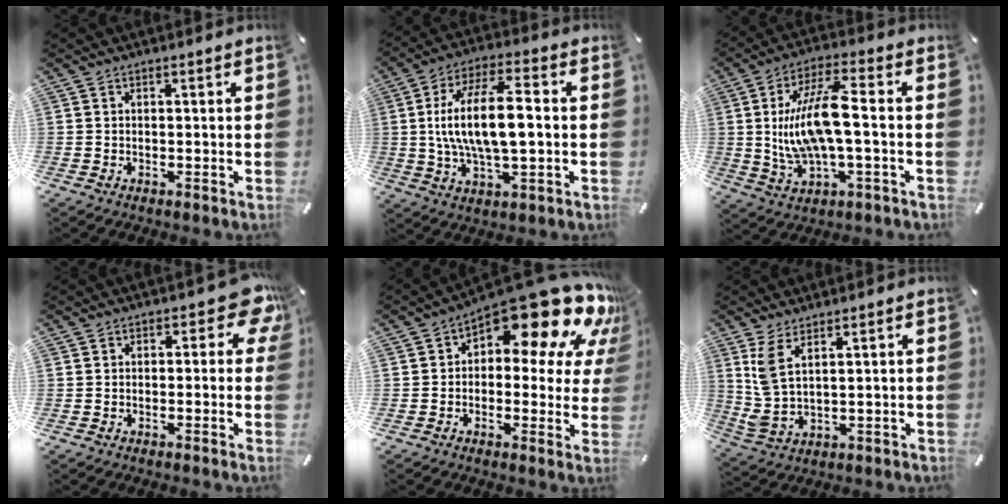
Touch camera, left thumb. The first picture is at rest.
{"total": 15.5, "force": [0.4, 6.4, 14.1], "torque": [-0.274, 0.003, 0.002]}
{"total": 15.4, "force": [0.1, 5.3, 14.5], "torque": [-0.304, -0.006, -0.004]}
{"total": 6.3, "force": [1.9, 3.6, 4.8], "torque": [-0.052, -0.006, 0.030]}
{"total": 19.1, "force": [11.7, 8.6, 12.4], "torque": [-0.173, -0.089, 0.197]}
{"total": 6.3, "force": [3.6, 2.0, 4.8], "torque": [-0.115, -0.017, 0.065]}